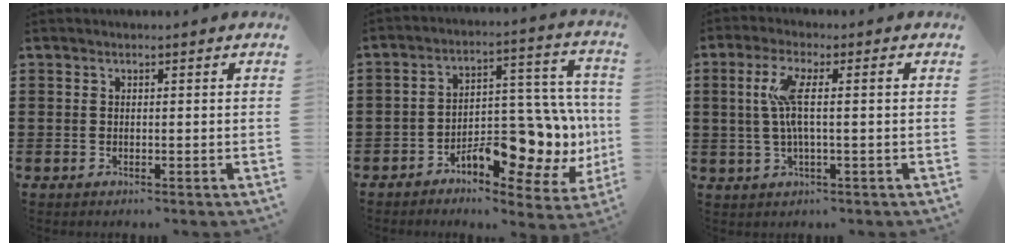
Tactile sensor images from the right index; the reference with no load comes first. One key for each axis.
{"total": 12.7, "fx": -4.1, "fy": 7.2, "fz": 9.7, "tx": -0.109, "ty": -0.005, "tz": -0.066}
{"total": 6.2, "fx": 0.5, "fy": 0.6, "fz": 6.1, "tx": -0.135, "ty": -0.012, "tz": -0.003}